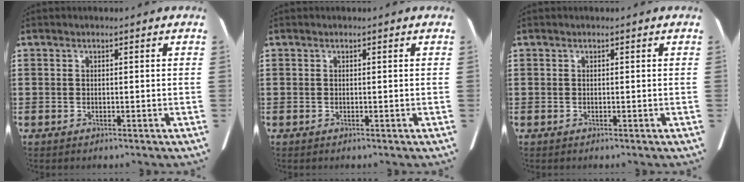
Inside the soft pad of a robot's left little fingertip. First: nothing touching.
{"total": 0.0}
{"total": 0.0}